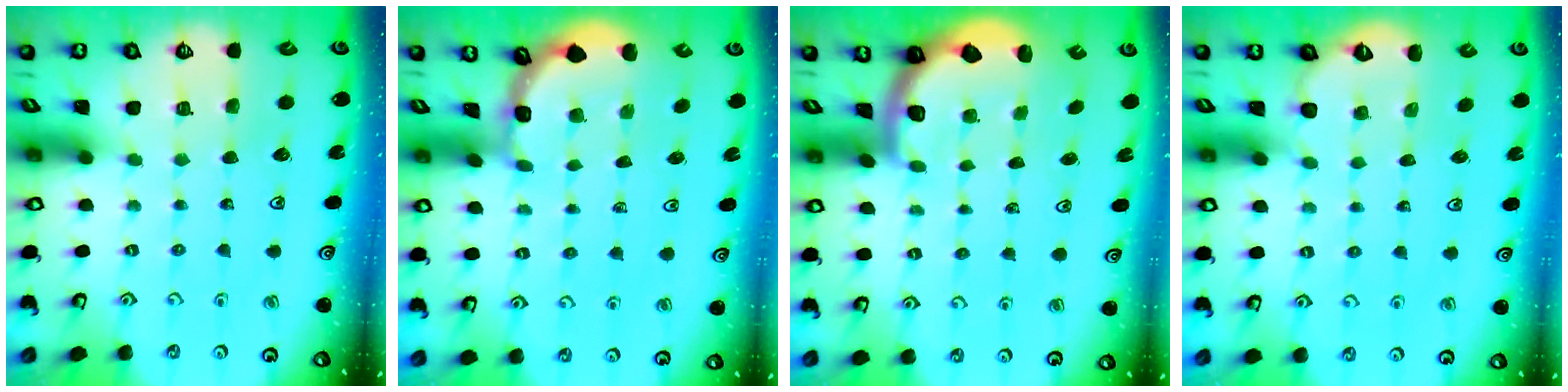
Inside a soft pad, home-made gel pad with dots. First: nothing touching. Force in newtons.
{"total": 1.5, "press": 1.5, "slide": 0.2}
{"total": 2.0, "press": 2.0, "slide": 0.5}
{"total": 1.9, "press": 0.7, "slide": 1.8}